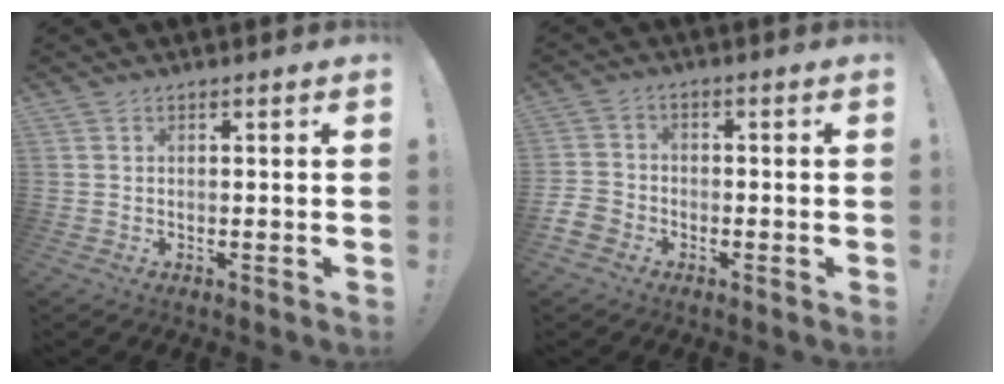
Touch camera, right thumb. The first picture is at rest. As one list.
[{"total": 5.6, "force": [-3.3, 4.1, 2.0], "torque": [-0.057, 0.020, -0.062]}]